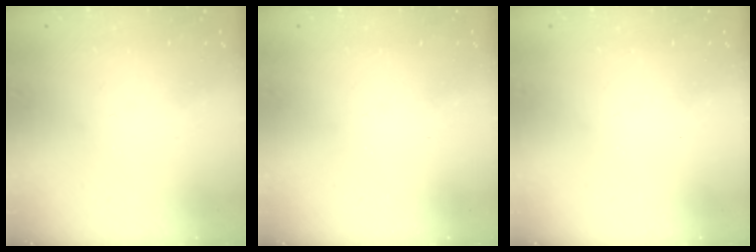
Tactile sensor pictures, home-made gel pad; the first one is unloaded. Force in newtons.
{"total": 0.0}
{"total": 0.0}